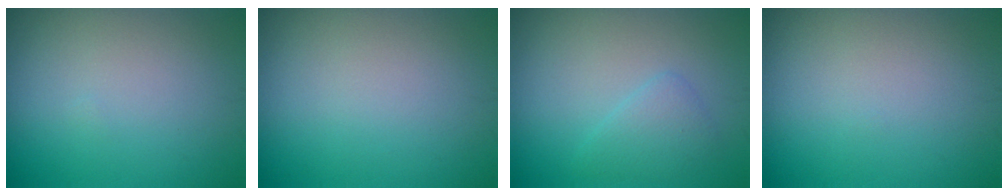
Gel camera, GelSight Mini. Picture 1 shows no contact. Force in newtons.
{"total": 0.0}
{"total": 2.0, "press": 2.0, "slide": 0.1}
{"total": 0.0}